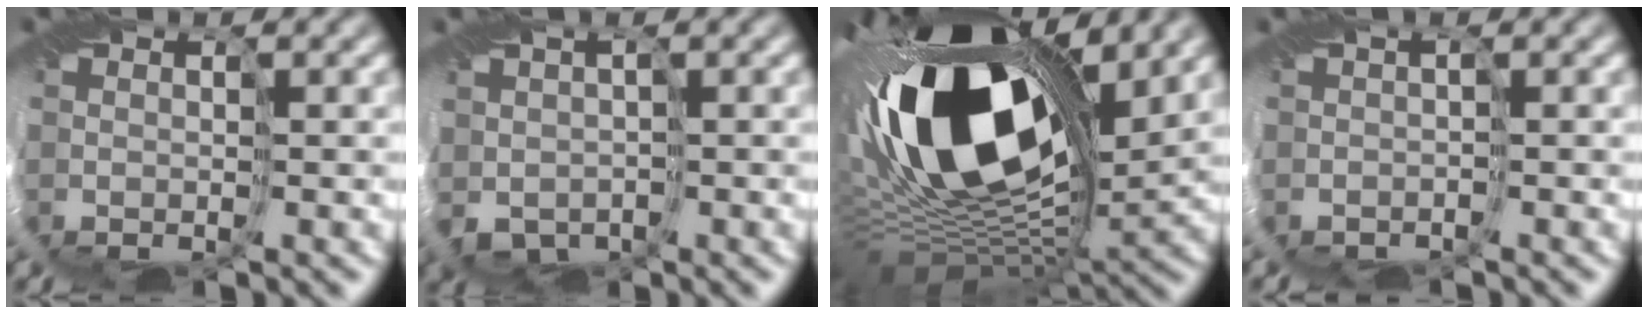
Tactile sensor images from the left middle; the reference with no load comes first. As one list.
[{"total": 2.5, "force": [0.2, 2.3, 1.1], "torque": [-0.025, 0.006, 0.017]}, {"total": 20.0, "force": [4.0, 11.4, 15.9], "torque": [-0.300, -0.010, 0.068]}, {"total": 0.8, "force": [0.2, 0.6, 0.4], "torque": [-0.008, 0.007, 0.008]}]